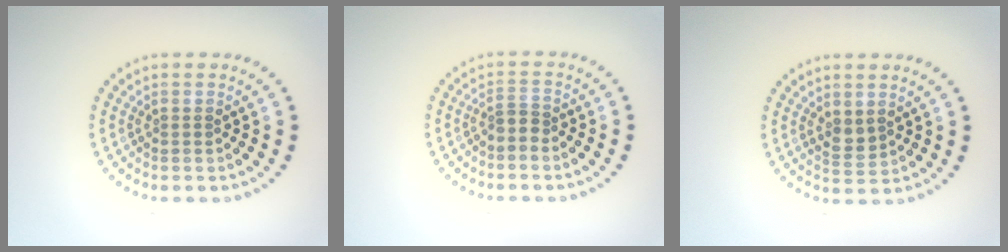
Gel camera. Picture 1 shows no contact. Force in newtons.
{"total": 1.4, "press": 0.9, "slide": 1.1}
{"total": 1.6, "press": 1.5, "slide": 0.5}